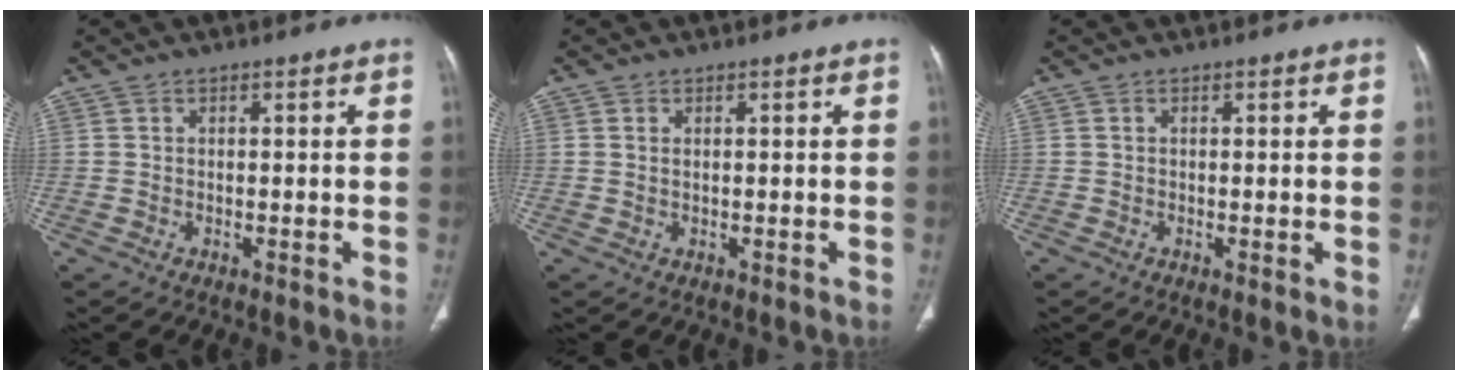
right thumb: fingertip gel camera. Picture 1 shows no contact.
{"total": 0.6, "force": [0.2, 0.3, 0.5], "torque": [-0.016, 0.004, 0.006]}
{"total": 0.8, "force": [0.1, 0.2, 0.8], "torque": [-0.019, -0.004, 0.000]}